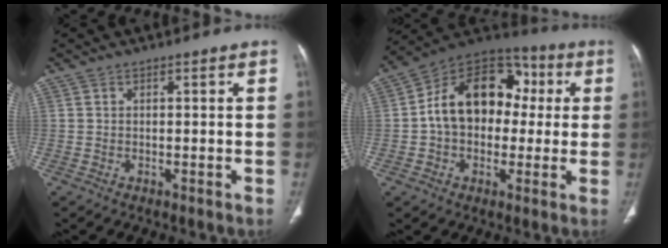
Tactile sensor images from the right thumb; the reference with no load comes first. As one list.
[{"total": 18.2, "force": [1.5, 13.3, 12.3], "torque": [-0.155, 0.042, 0.013]}]